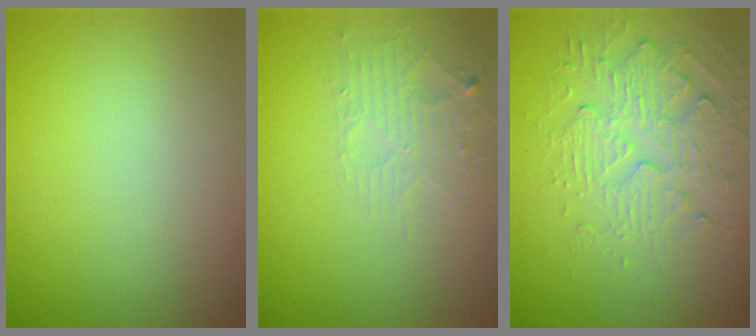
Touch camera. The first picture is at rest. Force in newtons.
{"total": 2.6, "press": 2.6, "slide": 0.4}
{"total": 4.0, "press": 3.6, "slide": 1.8}